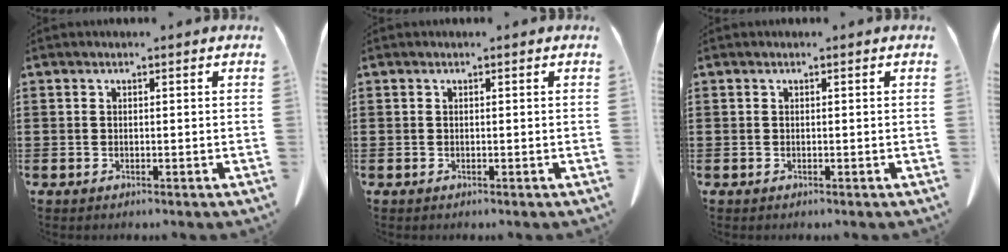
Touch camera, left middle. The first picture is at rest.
{"total": 0.0}
{"total": 0.0}